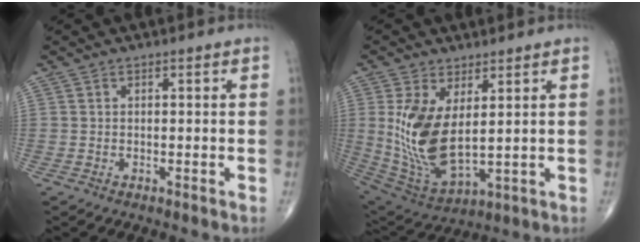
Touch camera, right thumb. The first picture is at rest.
{"total": 14.3, "force": [2.4, 7.1, 12.2], "torque": [-0.241, -0.023, 0.068]}